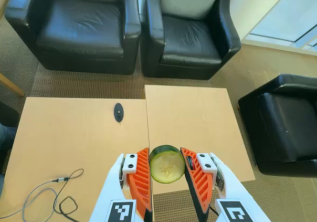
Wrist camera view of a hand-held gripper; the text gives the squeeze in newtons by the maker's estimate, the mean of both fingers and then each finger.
{"total": 10.2, "left": 9.8, "right": 10.6}